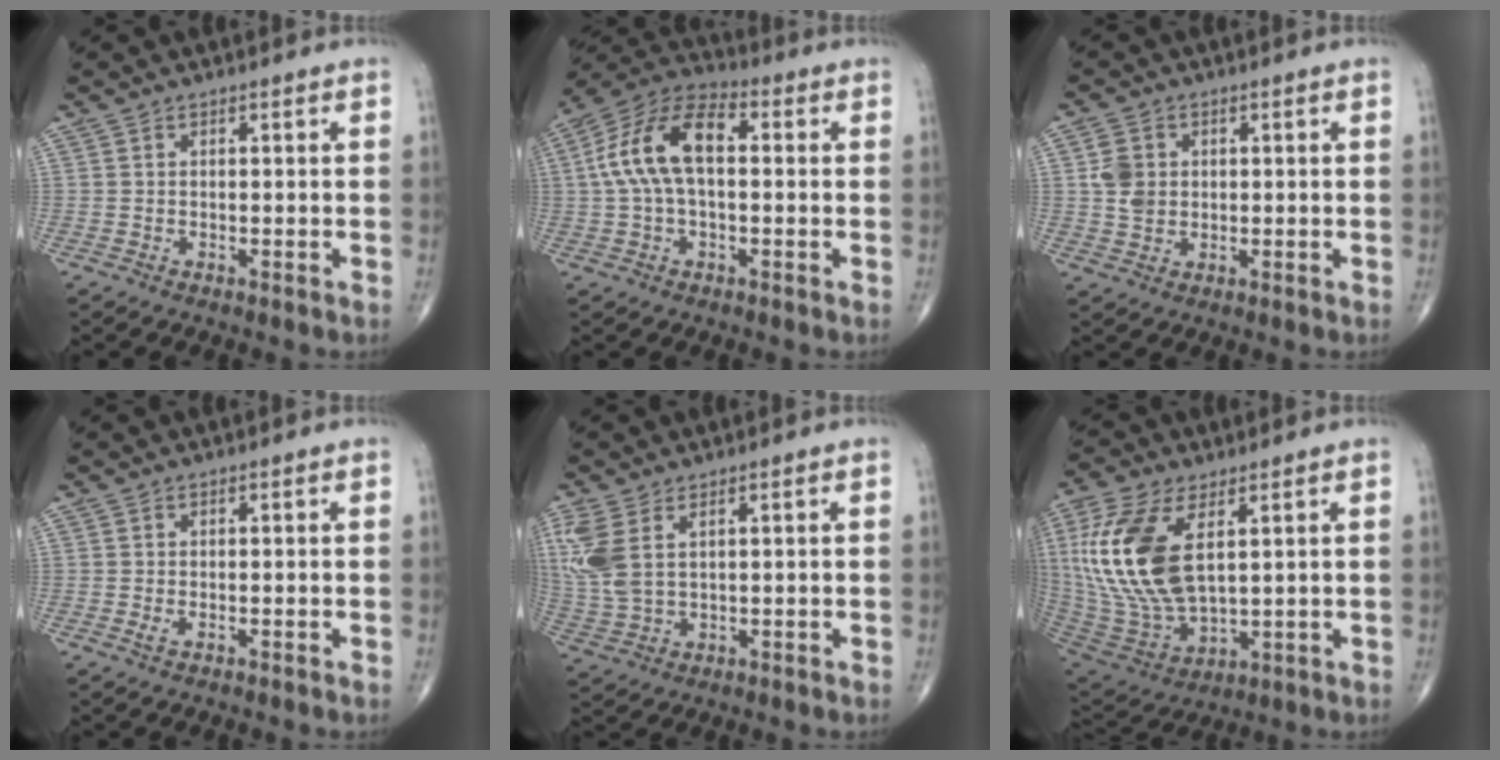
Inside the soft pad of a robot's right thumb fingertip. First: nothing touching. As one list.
[{"total": 13.9, "force": [1.4, 7.4, 11.6], "torque": [-0.230, 0.039, 0.015]}, {"total": 4.9, "force": [0.7, 4.0, 2.7], "torque": [-0.038, 0.000, 0.015]}, {"total": 0.7, "force": [-0.1, 0.3, 0.6], "torque": [-0.013, 0.000, -0.001]}, {"total": 9.1, "force": [3.2, 4.8, 7.0], "torque": [-0.185, 0.000, 0.079]}, {"total": 20.9, "force": [5.2, 10.7, 17.2], "torque": [-0.376, -0.026, 0.108]}]